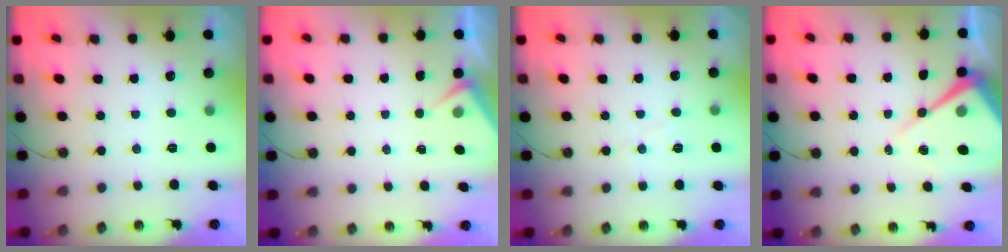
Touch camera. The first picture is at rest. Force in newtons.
{"total": 3.2, "press": 3.1, "slide": 0.5}
{"total": 5.5, "press": 5.4, "slide": 0.8}
{"total": 11.0, "press": 11.0, "slide": 1.0}